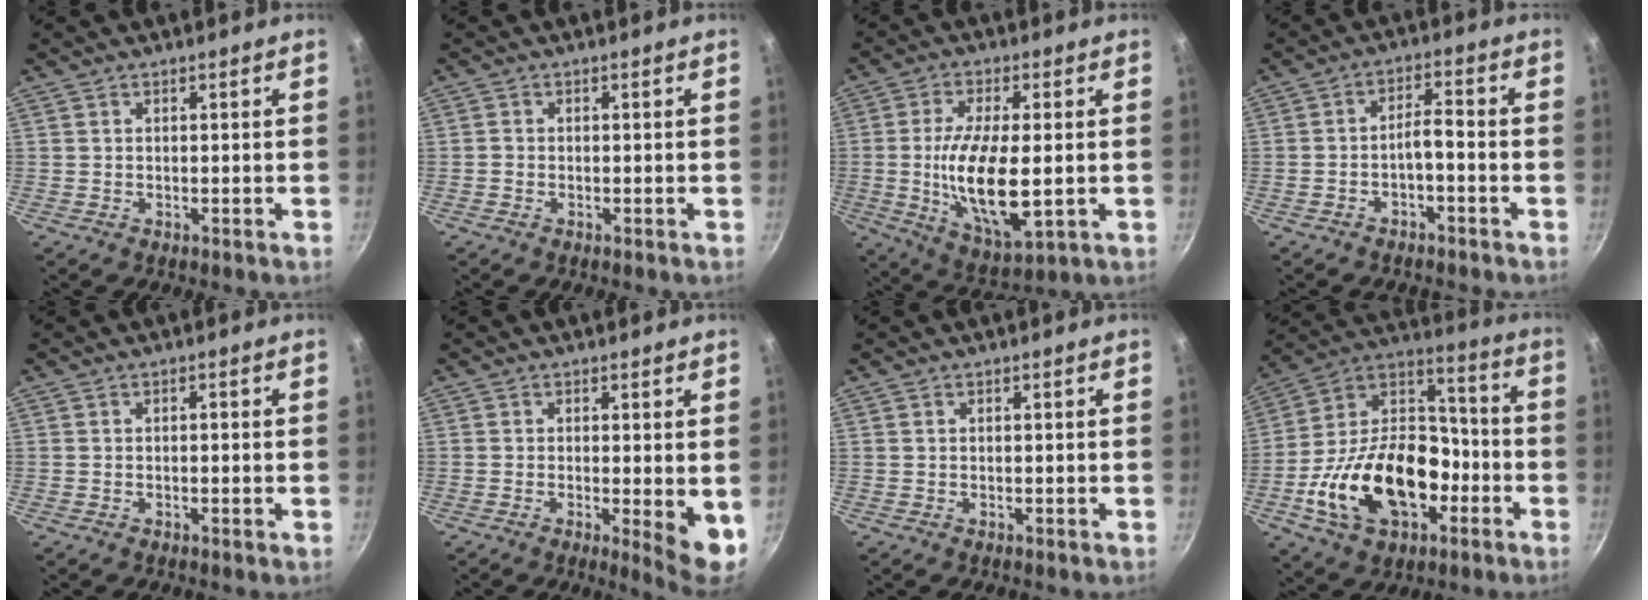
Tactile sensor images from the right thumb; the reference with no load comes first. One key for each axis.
{"total": 0.6, "fx": -0.4, "fy": 0.4, "fz": 0.1, "tx": -0.005, "ty": 0.002, "tz": -0.011}
{"total": 15.3, "fx": -1.2, "fy": 5.9, "fz": 14.1, "tx": -0.264, "ty": -0.014, "tz": -0.017}
{"total": 4.0, "fx": -2.2, "fy": 1.3, "fz": 3.2, "tx": -0.057, "ty": 0.035, "tz": -0.035}
{"total": 0.8, "fx": -0.3, "fy": 0.2, "fz": 0.7, "tx": -0.017, "ty": 0.004, "tz": -0.006}
{"total": 6.4, "fx": -0.6, "fy": 1.4, "fz": 6.2, "tx": -0.080, "ty": -0.015, "tz": -0.005}
{"total": 0.0}
{"total": 25.2, "fx": -8.0, "fy": 16.2, "fz": 17.5, "tx": -0.281, "ty": 0.069, "tz": -0.139}